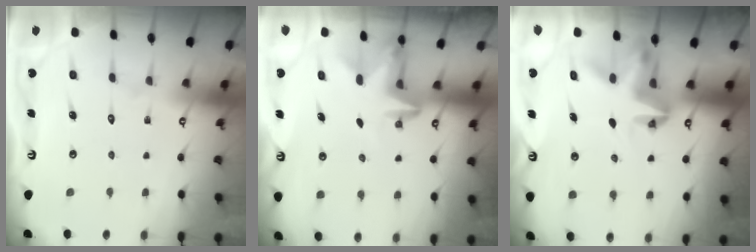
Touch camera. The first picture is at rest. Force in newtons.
{"total": 3.0, "press": 2.9, "slide": 0.7}
{"total": 5.3, "press": 5.3, "slide": 0.2}